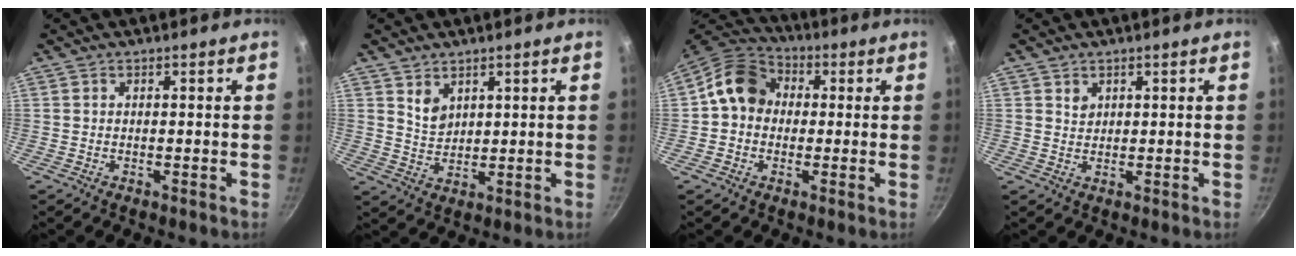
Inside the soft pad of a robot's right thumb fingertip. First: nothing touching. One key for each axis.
{"total": 4.2, "fx": 2.3, "fy": 2.9, "fz": 1.9, "tx": -0.019, "ty": -0.020, "tz": 0.049}
{"total": 10.6, "fx": 0.8, "fy": 8.8, "fz": 5.8, "tx": -0.063, "ty": 0.027, "tz": -0.009}
{"total": 1.8, "fx": 0.9, "fy": 1.5, "fz": 0.5, "tx": -0.001, "ty": -0.001, "tz": 0.016}